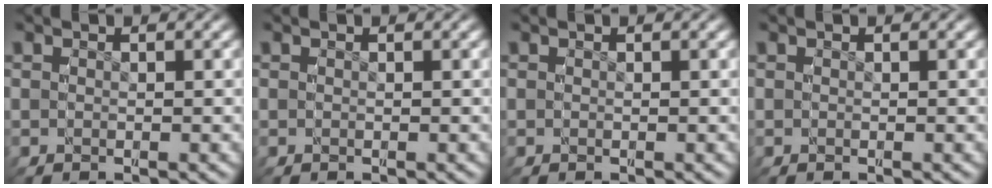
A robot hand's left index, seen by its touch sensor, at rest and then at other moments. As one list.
[{"total": 0.0}, {"total": 0.0}, {"total": 0.0}]